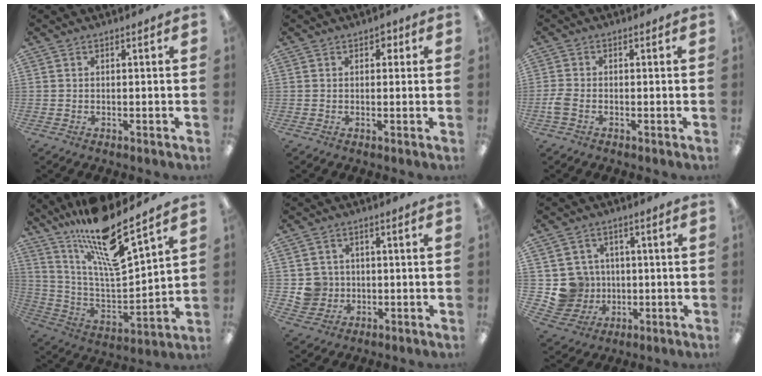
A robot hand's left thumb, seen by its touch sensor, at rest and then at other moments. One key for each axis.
{"total": 1.9, "fx": 0.9, "fy": 1.3, "fz": 0.9, "tx": -0.003, "ty": -0.002, "tz": 0.013}
{"total": 2.8, "fx": -1.1, "fy": 1.4, "fz": 2.1, "tx": -0.049, "ty": 0.002, "tz": -0.021}
{"total": 17.5, "fx": 14.0, "fy": 2.5, "fz": 10.3, "tx": -0.197, "ty": -0.104, "tz": 0.234}
{"total": 5.6, "fx": 0.1, "fy": 5.6, "fz": 0.8, "tx": -0.014, "ty": 0.008, "tz": 0.007}
{"total": 8.5, "fx": 0.1, "fy": 8.5, "fz": 1.1, "tx": -0.045, "ty": 0.005, "tz": 0.016}